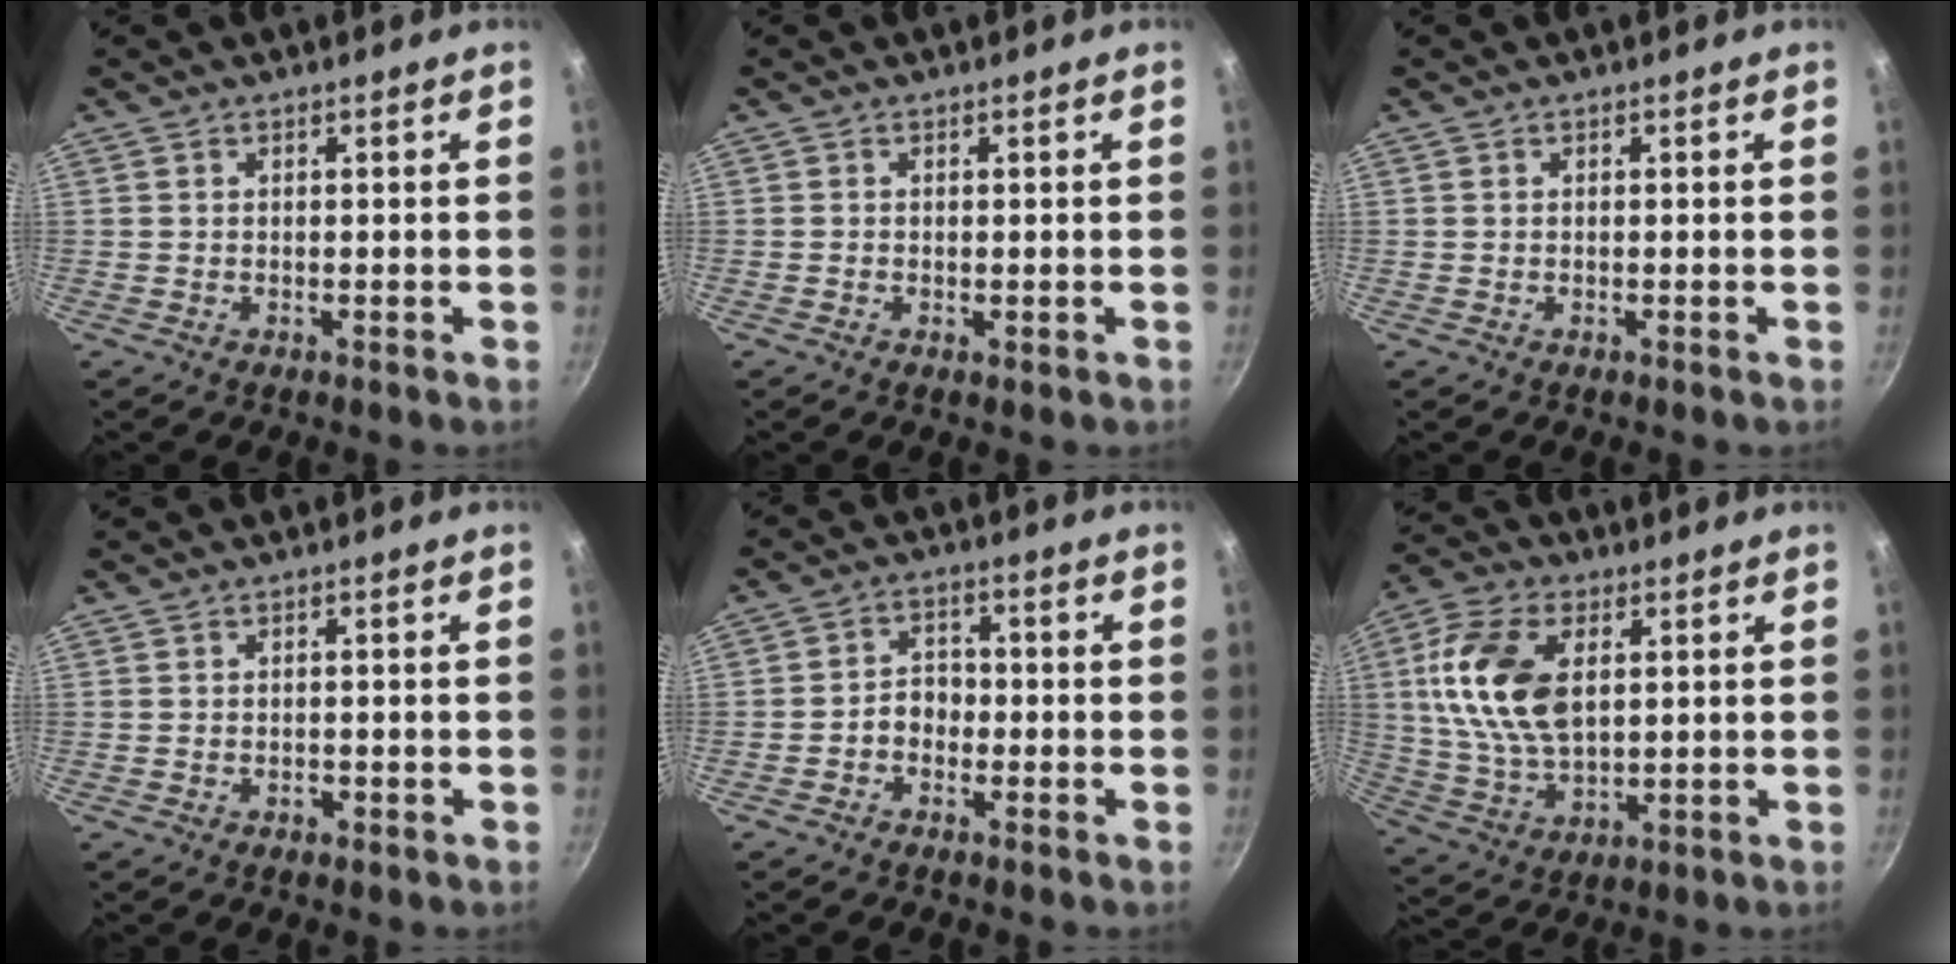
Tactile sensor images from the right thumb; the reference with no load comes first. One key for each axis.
{"total": 0.0}
{"total": 0.0}
{"total": 0.6, "fx": -0.4, "fy": 0.4, "fz": 0.3, "tx": -0.003, "ty": 0.005, "tz": -0.002}
{"total": 3.7, "fx": -1.6, "fy": 2.8, "fz": 1.8, "tx": -0.010, "ty": 0.026, "tz": -0.032}
{"total": 15.9, "fx": 3.4, "fy": 9.4, "fz": 12.3, "tx": -0.227, "ty": -0.004, "tz": 0.066}